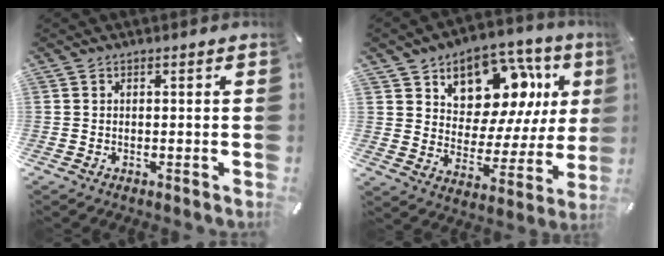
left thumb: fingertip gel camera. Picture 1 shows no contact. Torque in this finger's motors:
{"motor_torque": [2.50, 2.51, 0.93, -0.91, 0.13]}